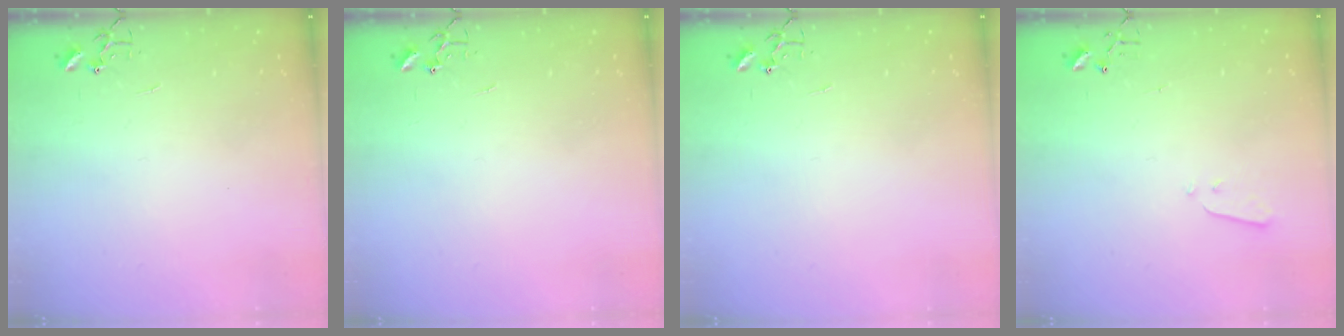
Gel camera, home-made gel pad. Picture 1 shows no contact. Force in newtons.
{"total": 0.0}
{"total": 0.0}
{"total": 2.2, "press": 2.1, "slide": 0.3}